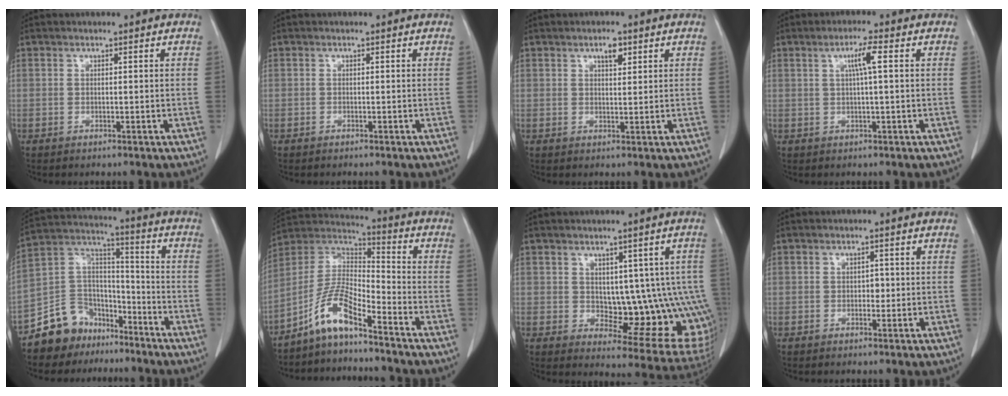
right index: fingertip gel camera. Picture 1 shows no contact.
{"total": 0.0}
{"total": 2.4, "force": [1.4, 0.8, 1.7], "torque": [-0.030, 0.000, 0.023]}
{"total": 3.6, "force": [0.9, -0.2, 3.5], "torque": [-0.064, 0.005, 0.017]}
{"total": 11.6, "force": [-8.5, 7.7, 1.9], "torque": [-0.045, 0.067, -0.153]}
{"total": 9.3, "force": [-6.7, 1.6, 6.1], "torque": [-0.137, 0.018, -0.133]}
{"total": 12.9, "force": [0.5, 6.1, 11.4], "torque": [-0.118, 0.005, 0.024]}
{"total": 1.2, "force": [-0.1, 0.8, 0.8], "torque": [-0.008, 0.003, 0.000]}